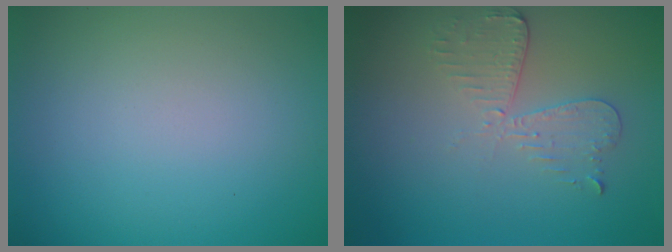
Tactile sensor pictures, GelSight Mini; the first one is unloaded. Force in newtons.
{"total": 2.9, "press": 2.5, "slide": 1.5}